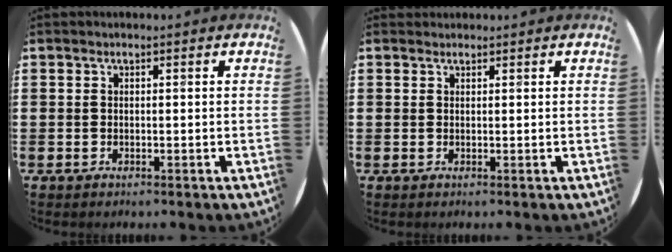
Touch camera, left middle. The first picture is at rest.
{"total": 0.5, "force": [0.5, 0.1, -0.1], "torque": [0.003, 0.004, 0.009]}